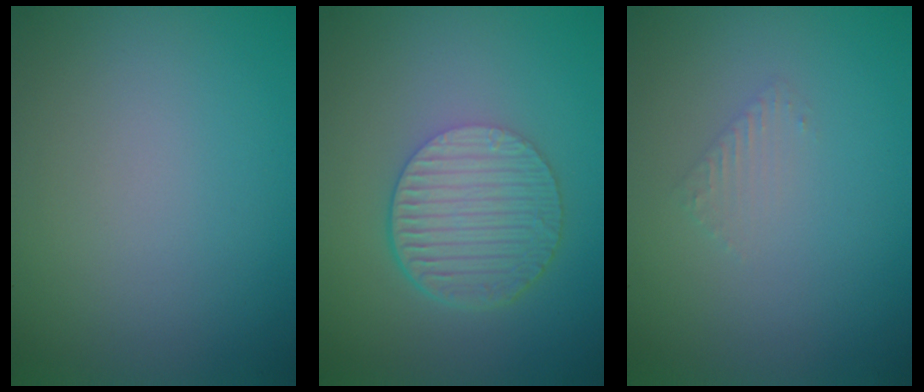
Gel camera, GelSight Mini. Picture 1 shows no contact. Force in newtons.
{"total": 6.0, "press": 4.1, "slide": 4.4}
{"total": 0.9, "press": 0.9, "slide": 0.2}